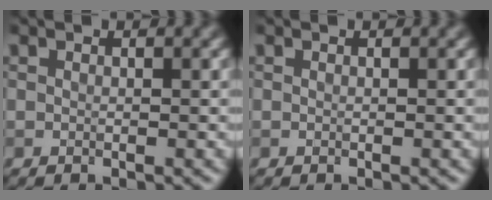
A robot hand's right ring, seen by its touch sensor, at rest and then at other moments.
{"total": 0.0}